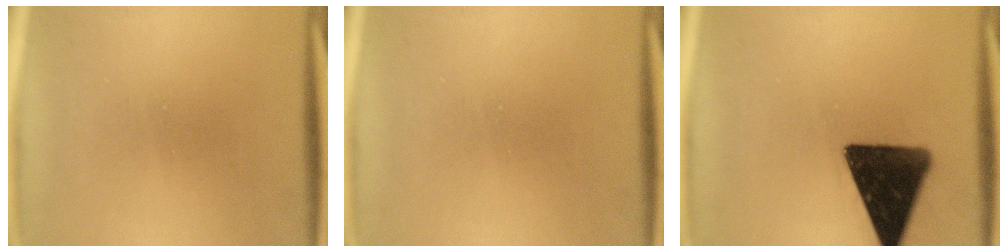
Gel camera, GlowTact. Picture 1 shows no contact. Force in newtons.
{"total": 0.0}
{"total": 15.3}